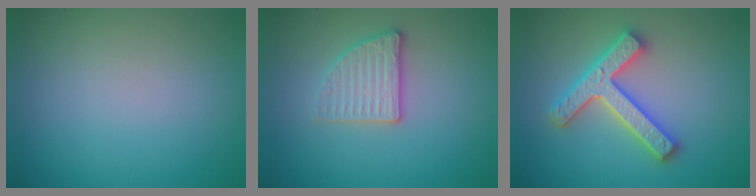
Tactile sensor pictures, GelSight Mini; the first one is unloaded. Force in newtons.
{"total": 2.7, "press": 2.6, "slide": 0.8}
{"total": 4.7, "press": 4.6, "slide": 0.9}